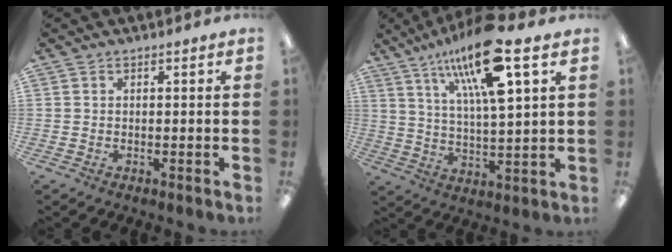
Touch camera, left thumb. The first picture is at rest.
{"total": 17.7, "force": [10.7, 4.2, 13.4], "torque": [-0.245, -0.047, 0.169]}